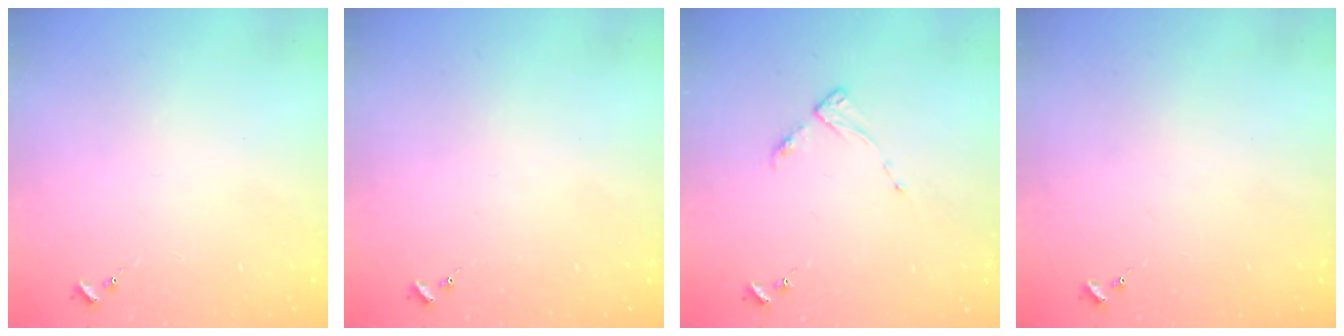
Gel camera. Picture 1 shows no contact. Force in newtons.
{"total": 0.0}
{"total": 5.0, "press": 4.9, "slide": 0.6}
{"total": 0.0}